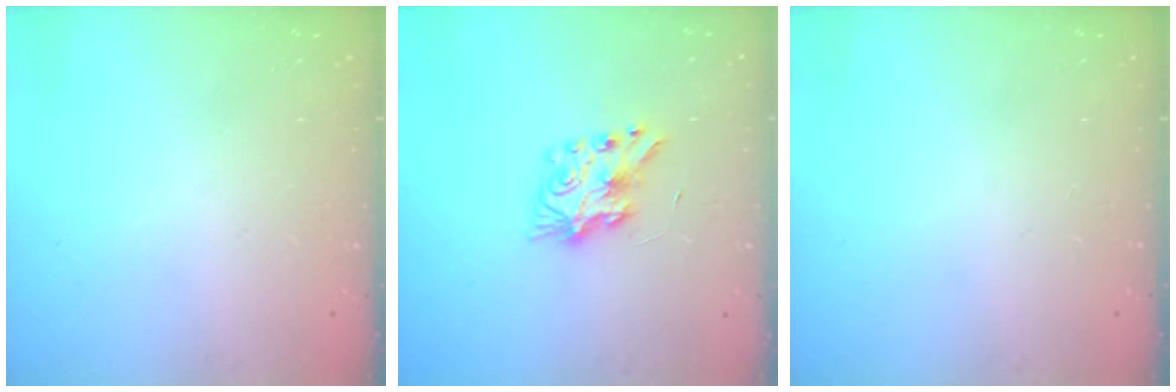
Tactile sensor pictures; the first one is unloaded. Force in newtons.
{"total": 7.9, "press": 7.9, "slide": 0.7}
{"total": 0.0}